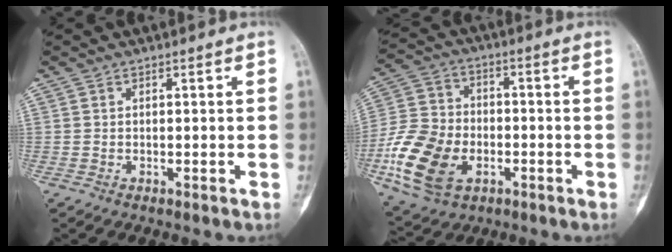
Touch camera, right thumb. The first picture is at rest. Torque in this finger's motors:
{"motor_torque": [-0.20, 0.77, 1.71, -0.57, 0.07]}